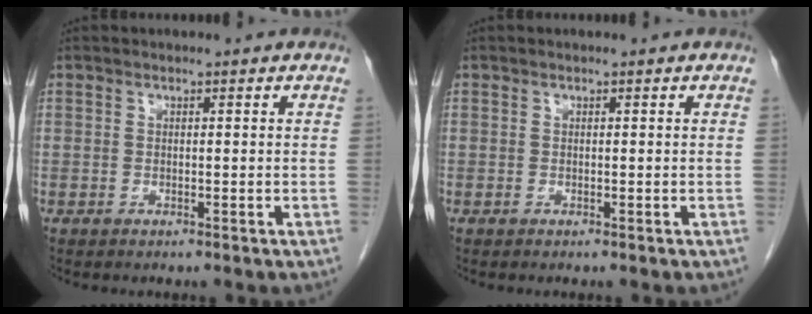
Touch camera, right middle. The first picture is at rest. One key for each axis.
{"total": 0.0}